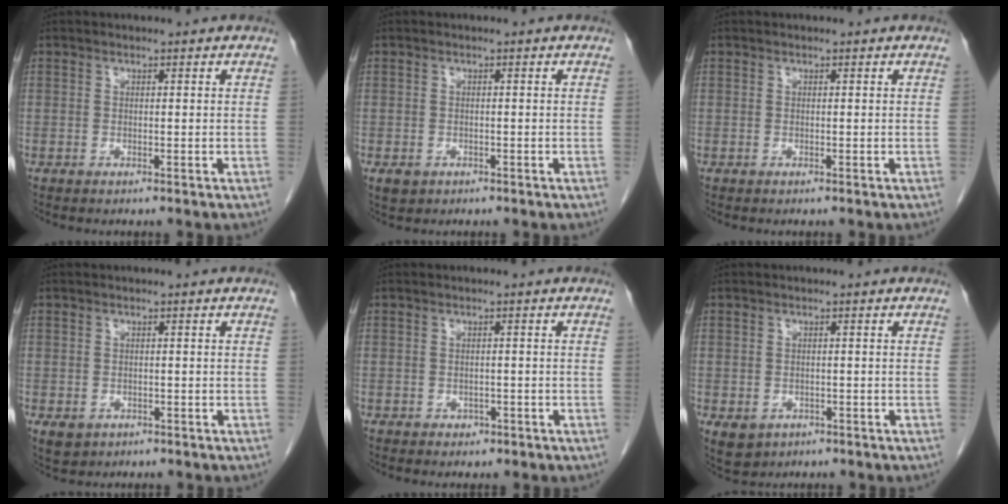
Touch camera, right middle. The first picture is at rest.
{"total": 1.9, "force": [-0.9, 1.5, 0.7], "torque": [-0.013, 0.001, -0.006]}
{"total": 0.0}
{"total": 2.5, "force": [-1.1, 2.0, 1.0], "torque": [-0.016, 0.000, -0.006]}
{"total": 1.3, "force": [-0.7, 1.1, 0.4], "torque": [-0.009, 0.003, -0.005]}
{"total": 3.9, "force": [-1.8, 3.2, 1.4], "torque": [-0.023, -0.002, -0.017]}